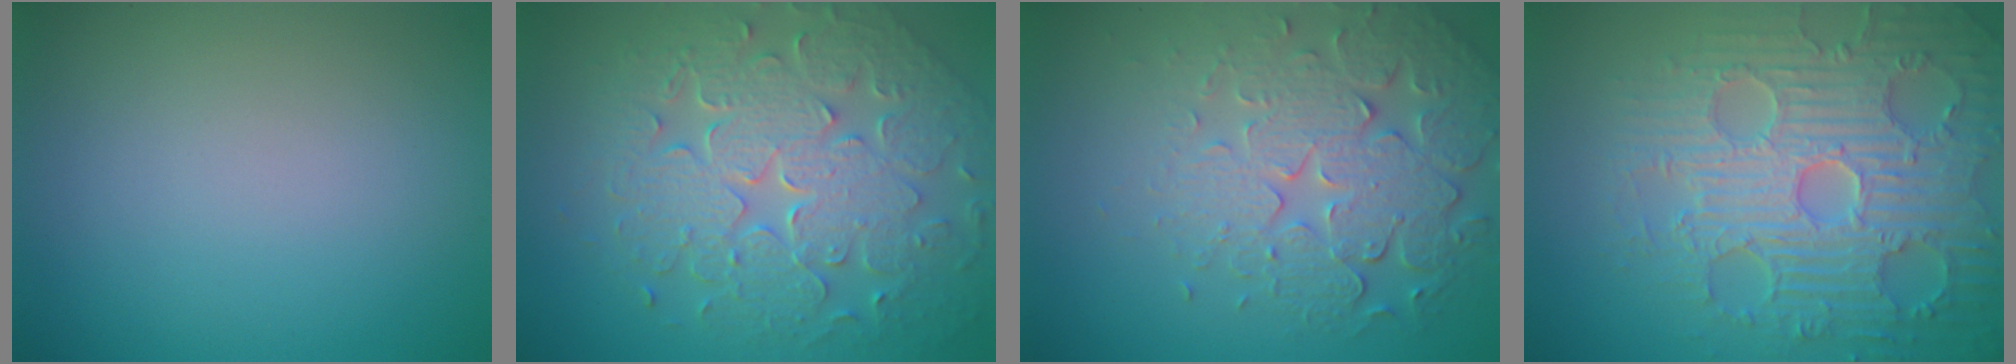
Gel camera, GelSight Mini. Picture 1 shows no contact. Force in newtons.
{"total": 8.7, "press": 6.3, "slide": 6.1}
{"total": 6.7, "press": 5.1, "slide": 4.4}
{"total": 8.7, "press": 6.5, "slide": 5.9}